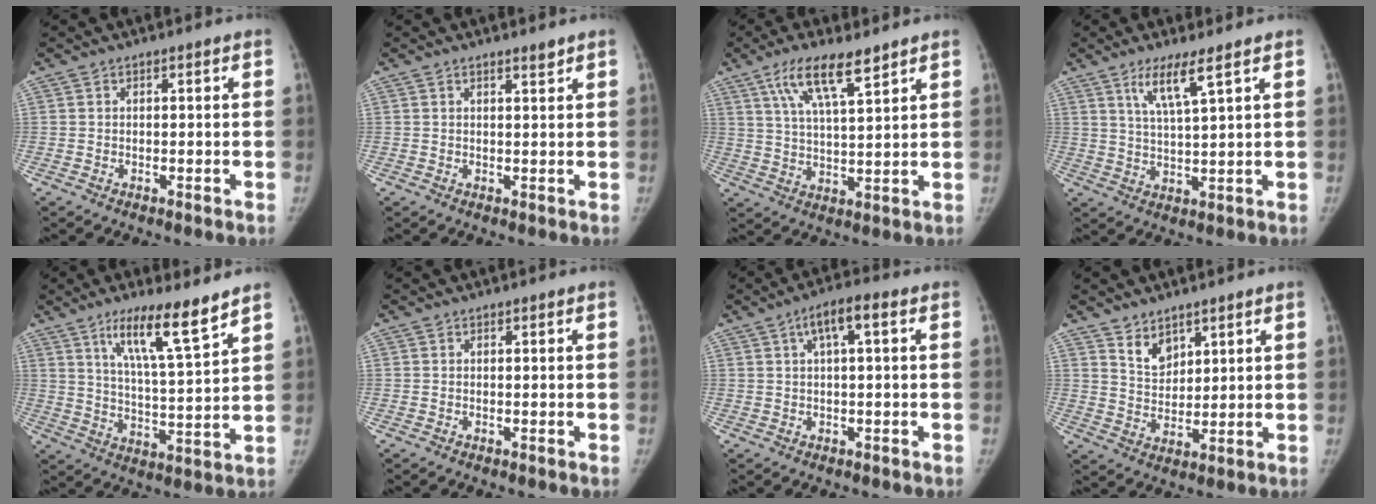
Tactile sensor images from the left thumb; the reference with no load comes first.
{"total": 1.2, "force": [1.0, 0.0, 0.6], "torque": [-0.005, -0.010, 0.017]}
{"total": 9.9, "force": [6.2, 2.2, 7.4], "torque": [-0.133, -0.024, 0.120]}
{"total": 6.4, "force": [3.9, 0.4, 5.1], "torque": [-0.102, -0.029, 0.080]}
{"total": 12.2, "force": [8.3, 1.3, 8.9], "torque": [-0.145, -0.054, 0.146]}
{"total": 0.0}
{"total": 5.1, "force": [1.5, 1.4, 4.7], "torque": [-0.087, 0.020, 0.022]}
{"total": 5.2, "force": [3.6, 3.0, 2.1], "torque": [-0.014, -0.032, 0.073]}